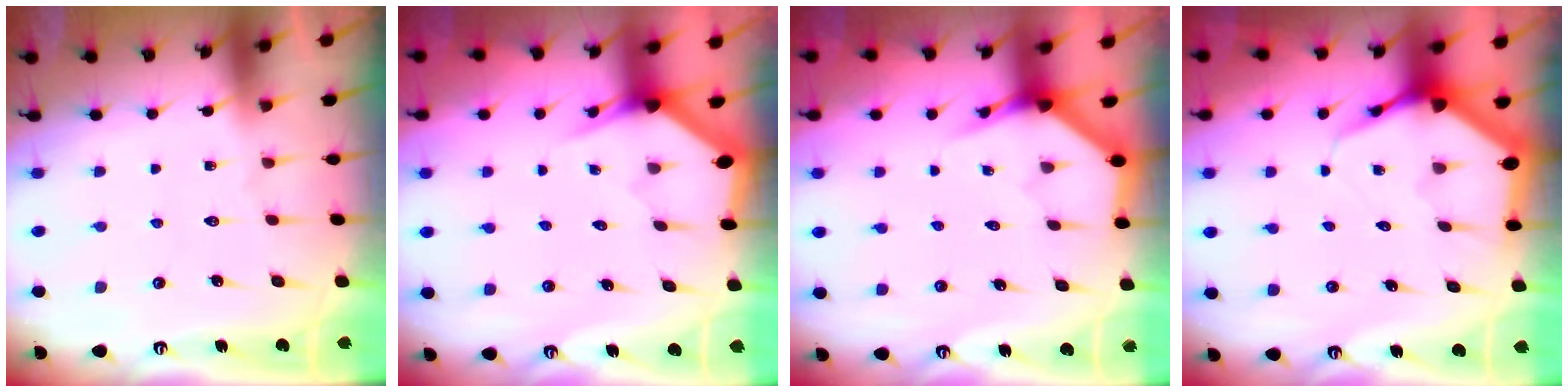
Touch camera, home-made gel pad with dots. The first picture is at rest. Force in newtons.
{"total": 3.0, "press": 3.0, "slide": 0.0}
{"total": 4.0, "press": 4.0, "slide": 0.2}
{"total": 6.6, "press": 6.5, "slide": 0.7}